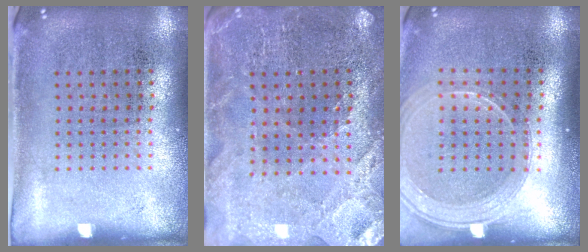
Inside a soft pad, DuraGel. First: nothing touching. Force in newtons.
{"total": 1.5, "press": 1.4, "slide": 0.3}
{"total": 1.9, "press": 1.7, "slide": 0.8}